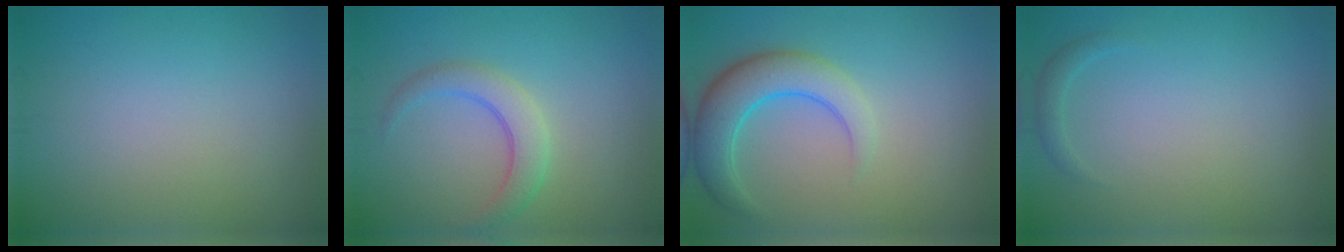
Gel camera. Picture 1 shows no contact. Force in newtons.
{"total": 3.0, "press": 3.0, "slide": 0.0}
{"total": 5.0, "press": 5.0, "slide": 0.5}
{"total": 0.9, "press": 0.9, "slide": 0.1}